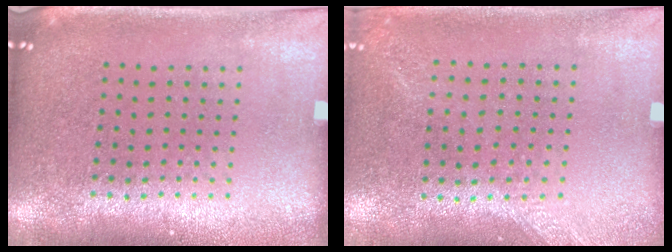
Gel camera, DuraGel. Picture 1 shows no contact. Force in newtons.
{"total": 1.3, "press": 1.1, "slide": 0.6}